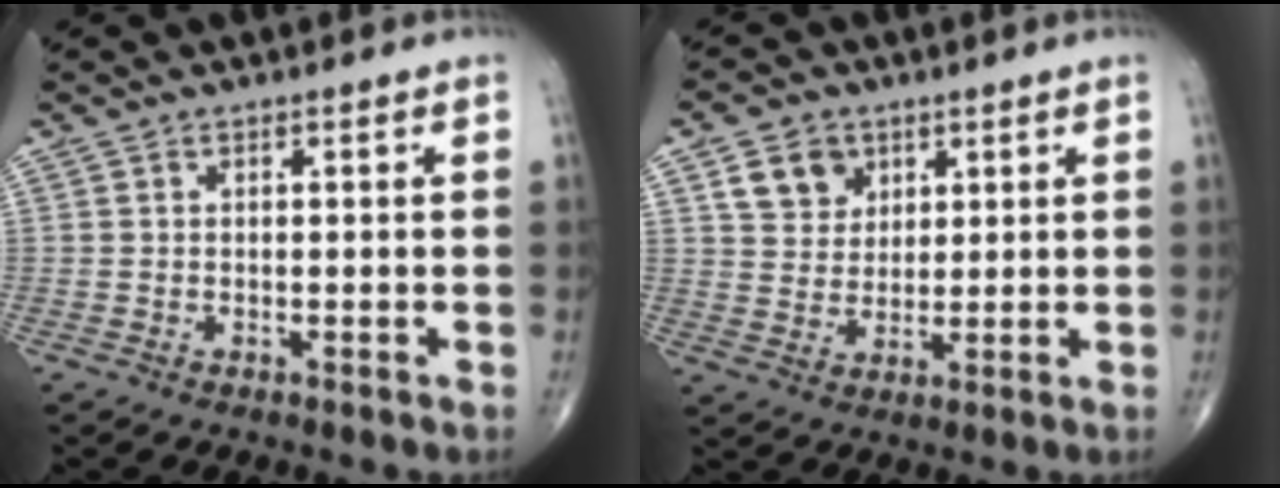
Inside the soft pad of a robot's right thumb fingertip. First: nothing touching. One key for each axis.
{"total": 7.1, "fx": 3.3, "fy": 5.7, "fz": 2.6, "tx": -0.019, "ty": -0.015, "tz": 0.061}